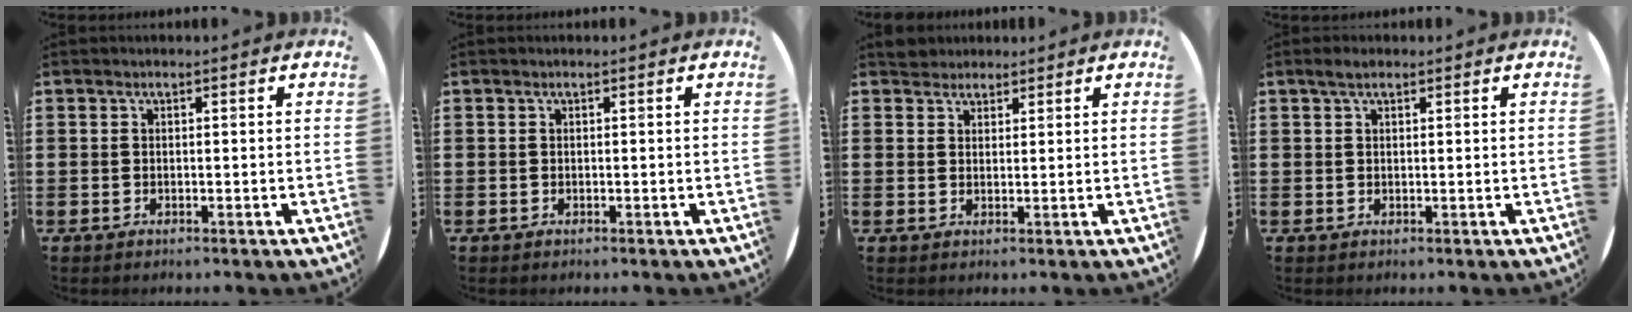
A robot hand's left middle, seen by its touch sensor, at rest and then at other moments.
{"total": 0.0}
{"total": 2.3, "force": [2.1, 0.9, -0.1], "torque": [0.007, 0.002, 0.041]}
{"total": 1.5, "force": [1.1, 0.6, 0.9], "torque": [-0.010, 0.001, 0.016]}